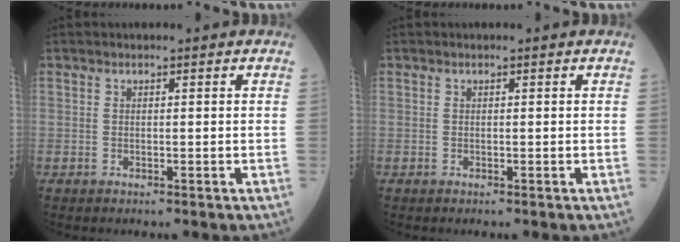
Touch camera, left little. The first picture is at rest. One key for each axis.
{"total": 0.0}